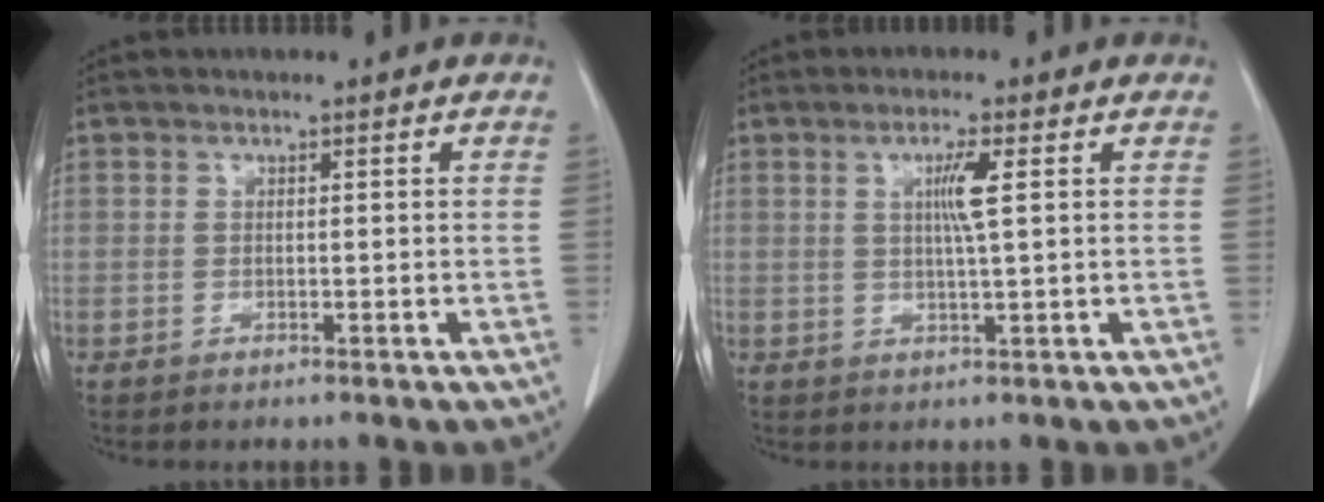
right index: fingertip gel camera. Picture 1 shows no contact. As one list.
[{"total": 3.8, "force": [0.9, -0.4, 3.7], "torque": [-0.068, -0.002, 0.017]}]